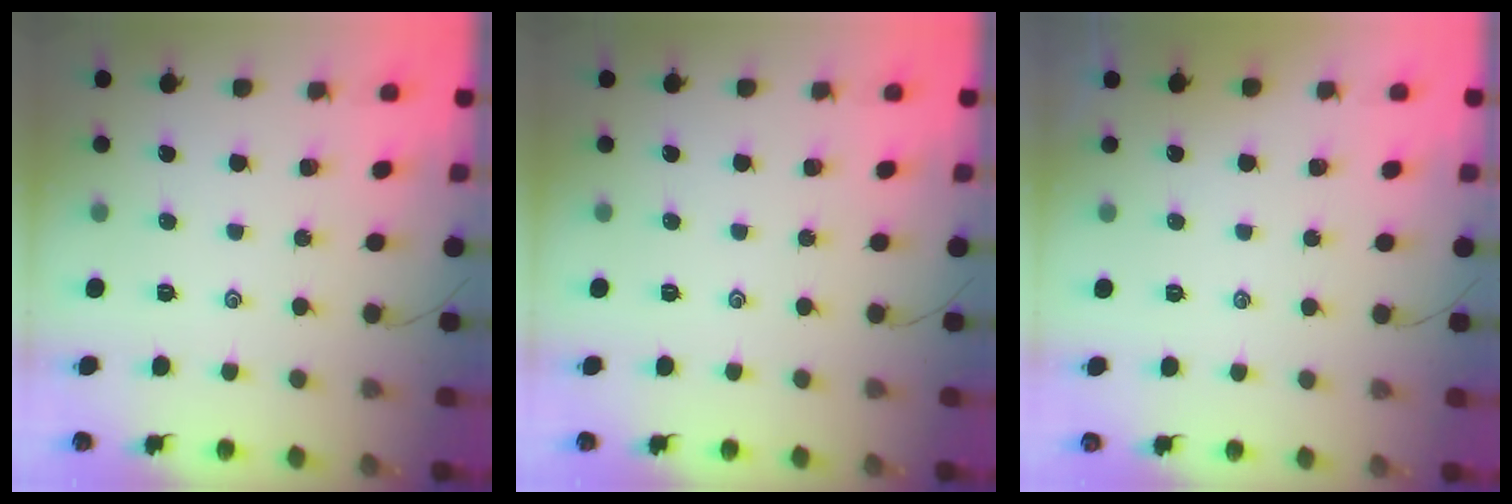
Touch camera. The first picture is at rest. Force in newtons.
{"total": 0.0}
{"total": 1.2, "press": 1.2, "slide": 0.3}